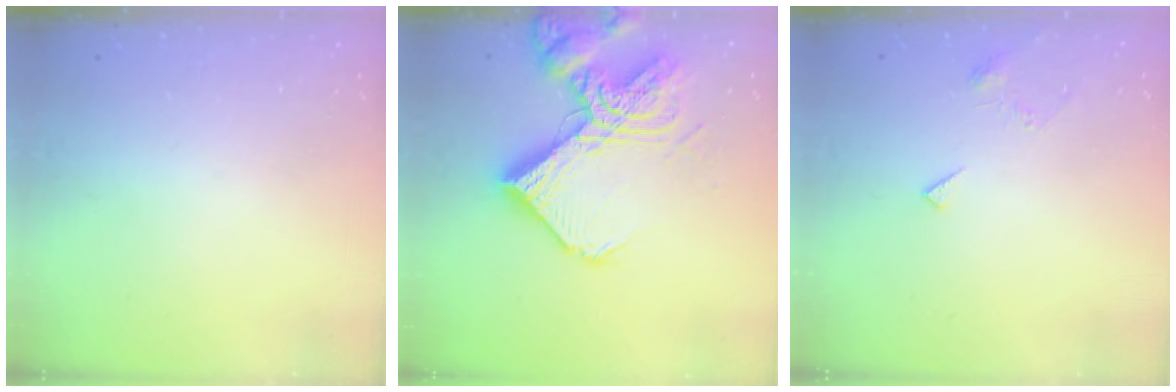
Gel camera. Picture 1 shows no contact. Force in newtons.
{"total": 20.9, "press": 20.8, "slide": 2.3}
{"total": 5.2, "press": 5.2, "slide": 0.5}